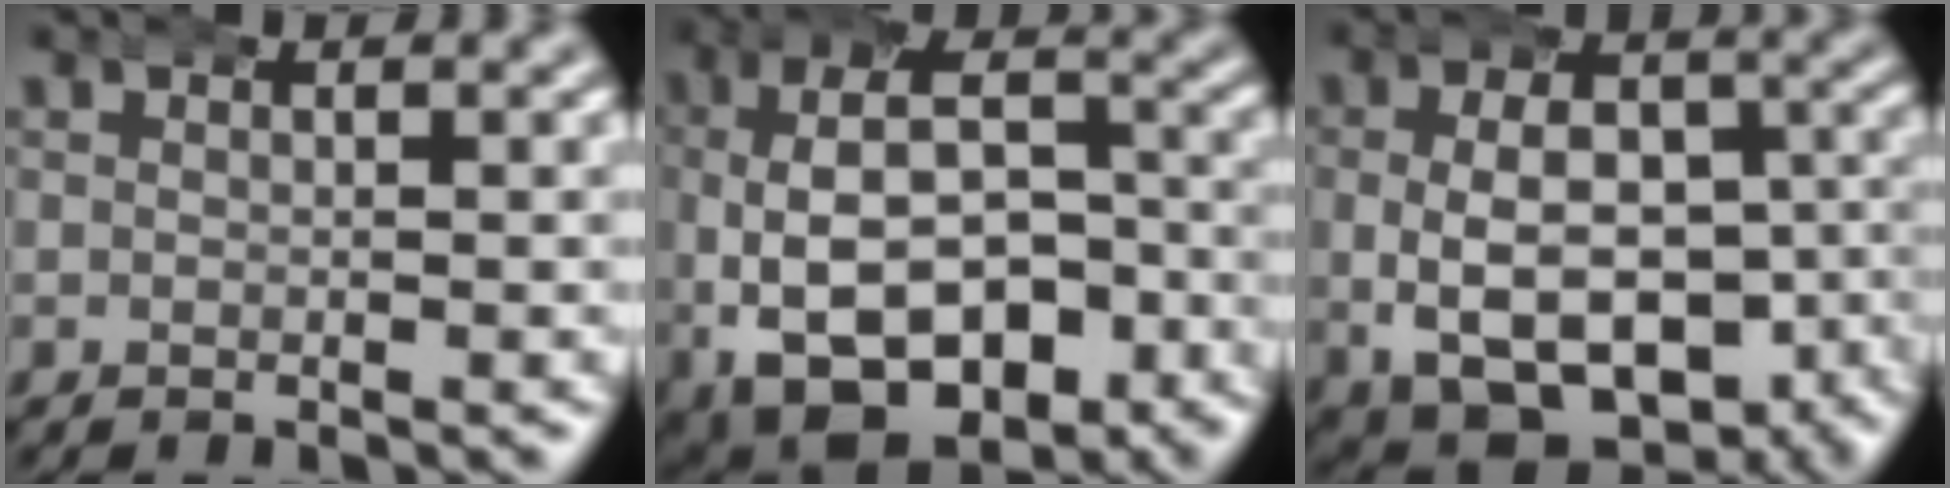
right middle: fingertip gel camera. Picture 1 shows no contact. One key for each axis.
{"total": 14.6, "fx": -6.0, "fy": 9.8, "fz": 9.1, "tx": -0.176, "ty": -0.049, "tz": -0.075}
{"total": 13.8, "fx": -5.5, "fy": 9.4, "fz": 8.5, "tx": -0.138, "ty": -0.041, "tz": -0.076}